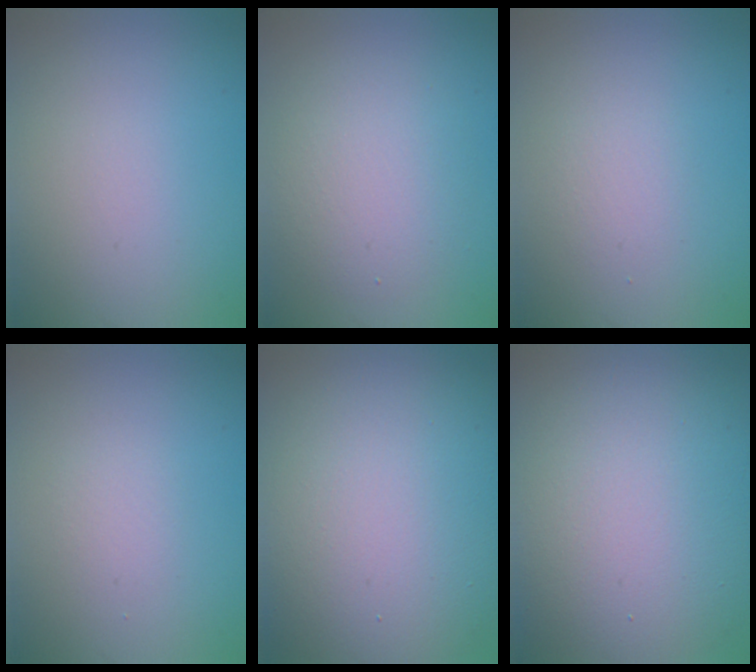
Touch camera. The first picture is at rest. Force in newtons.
{"total": 3.7, "press": 3.7, "slide": 0.3}
{"total": 1.3, "press": 1.3, "slide": 0.0}
{"total": 1.0, "press": 1.0, "slide": 0.1}
{"total": 15.2, "press": 15.1, "slide": 1.0}
{"total": 13.6, "press": 13.6, "slide": 0.9}